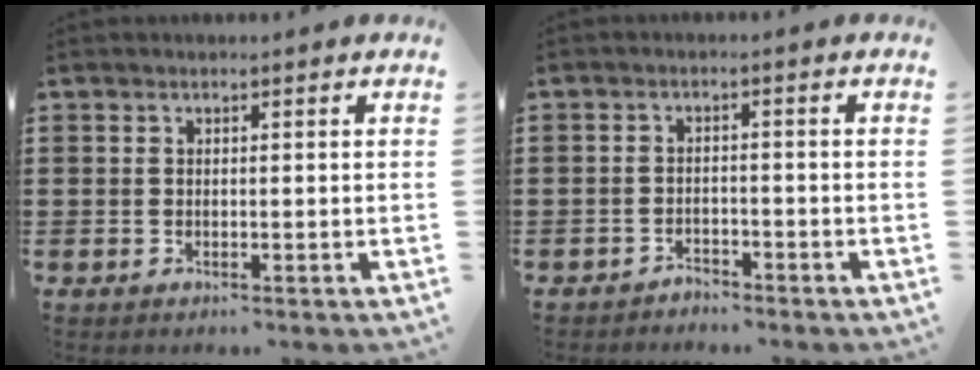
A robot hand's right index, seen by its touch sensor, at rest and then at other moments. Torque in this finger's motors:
{"motor_torque": [1.41, 0.73, 0.01, -0.03]}